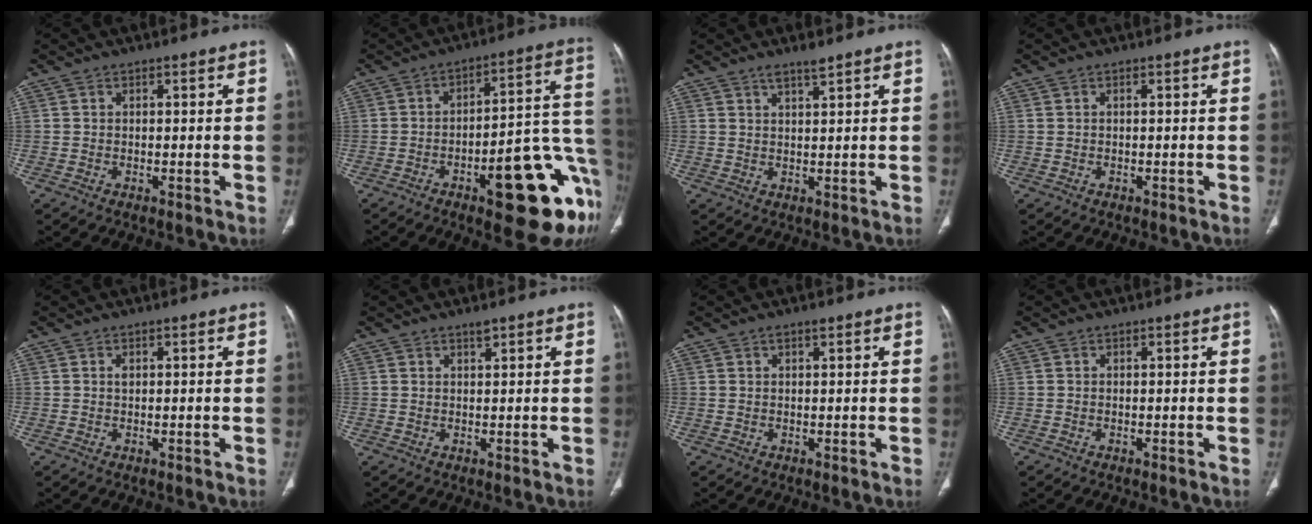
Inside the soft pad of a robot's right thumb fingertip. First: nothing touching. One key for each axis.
{"total": 22.6, "fx": -8.7, "fy": 7.0, "fz": 19.6, "tx": -0.175, "ty": 0.047, "tz": -0.105}
{"total": 2.8, "fx": 2.3, "fy": 0.3, "fz": 1.6, "tx": -0.026, "ty": -0.012, "tz": 0.044}
{"total": 0.0}
{"total": 0.6, "fx": 0.2, "fy": 0.4, "fz": 0.5, "tx": -0.009, "ty": 0.001, "tz": 0.003}
{"total": 1.2, "fx": 1.1, "fy": 0.3, "fz": 0.6, "tx": -0.003, "ty": -0.006, "tz": 0.020}
{"total": 1.3, "fx": 0.9, "fy": 0.5, "fz": 0.7, "tx": -0.004, "ty": 0.000, "tz": 0.014}
{"total": 0.0}